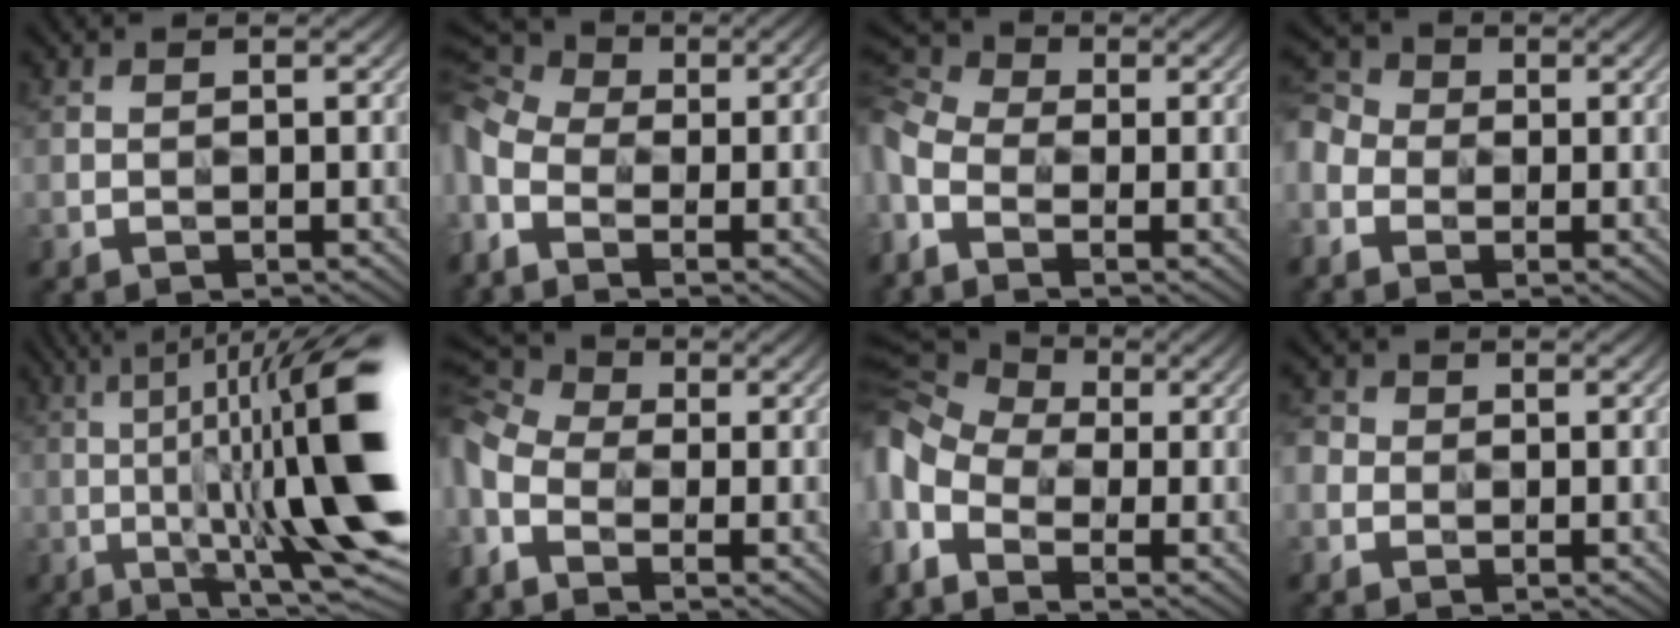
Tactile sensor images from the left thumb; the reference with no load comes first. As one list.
[{"total": 11.9, "force": [-2.9, 7.4, 8.9], "torque": [-0.225, -0.015, -0.041]}, {"total": 8.6, "force": [-2.3, 5.6, 6.2], "torque": [-0.192, -0.005, -0.038]}, {"total": 5.7, "force": [-1.6, 4.7, 2.9], "torque": [-0.094, 0.002, -0.044]}, {"total": 18.9, "force": [-0.4, 4.1, 18.4], "torque": [-0.269, 0.027, 0.004]}, {"total": 10.6, "force": [-2.3, 6.8, 7.8], "torque": [-0.228, -0.013, -0.033]}, {"total": 11.3, "force": [-2.7, 7.4, 8.2], "torque": [-0.224, -0.020, -0.041]}, {"total": 2.4, "force": [-0.3, 2.3, 0.8], "torque": [-0.024, 0.003, -0.010]}]